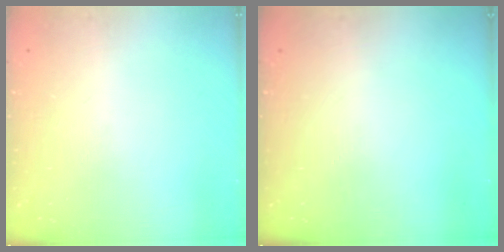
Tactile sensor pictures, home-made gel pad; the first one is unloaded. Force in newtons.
{"total": 0.0}